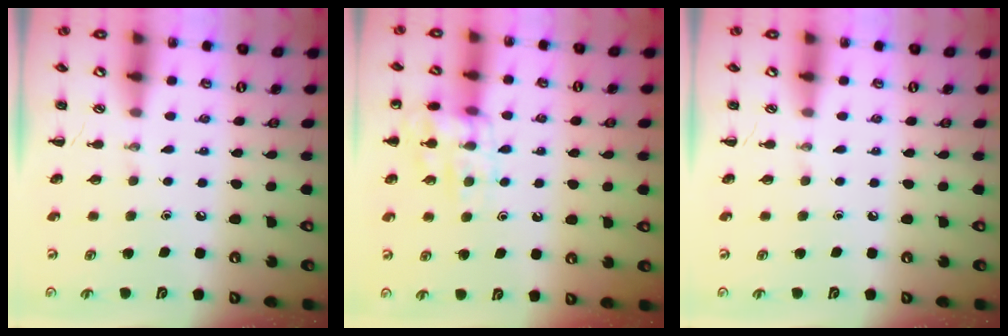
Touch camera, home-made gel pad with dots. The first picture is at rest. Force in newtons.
{"total": 13.3, "press": 13.3, "slide": 1.0}
{"total": 0.0}